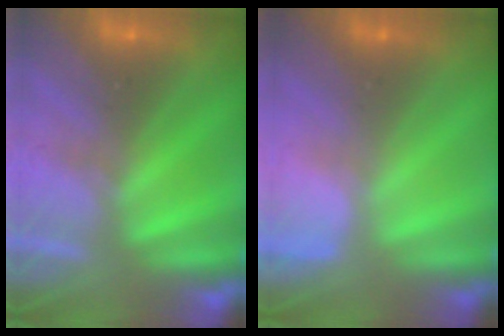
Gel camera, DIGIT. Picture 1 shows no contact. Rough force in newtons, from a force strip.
{"total": 2.8}